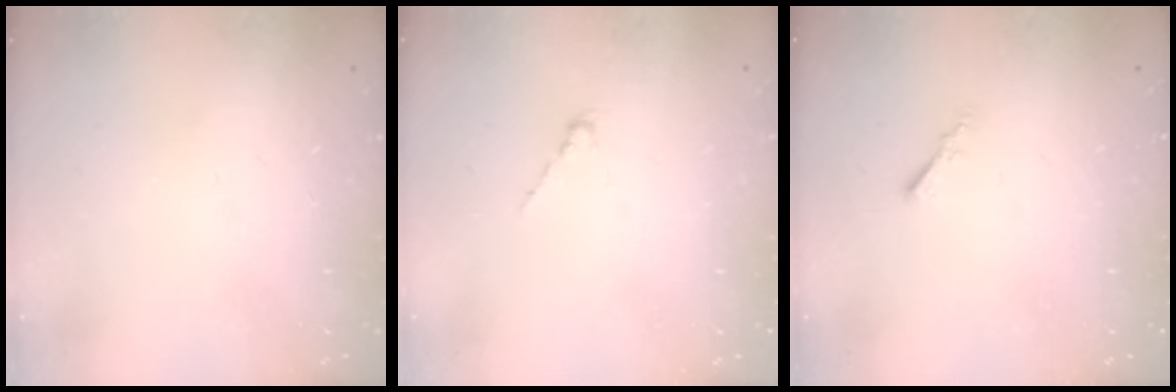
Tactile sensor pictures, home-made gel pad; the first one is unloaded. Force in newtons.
{"total": 0.0}
{"total": 0.0}